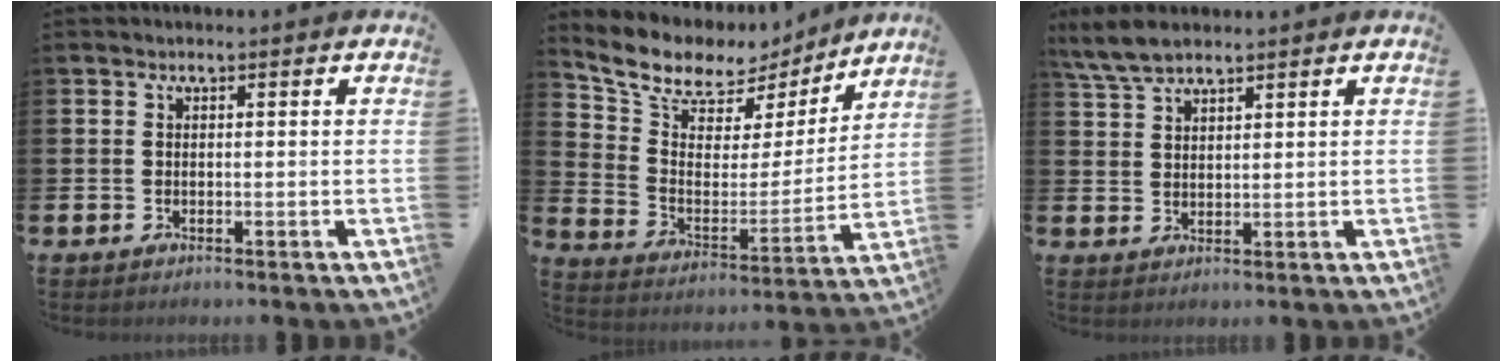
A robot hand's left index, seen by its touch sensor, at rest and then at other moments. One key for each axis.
{"total": 8.9, "fx": 7.8, "fy": 4.0, "fz": 1.6, "tx": -0.077, "ty": -0.058, "tz": 0.136}
{"total": 5.1, "fx": 4.5, "fy": 1.3, "fz": 2.1, "tx": -0.046, "ty": -0.012, "tz": 0.082}